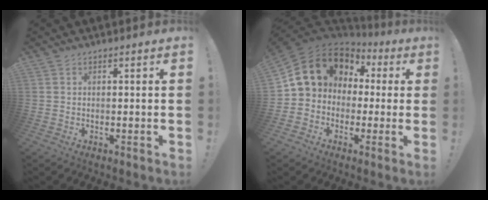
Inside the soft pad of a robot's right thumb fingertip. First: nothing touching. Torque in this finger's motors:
{"motor_torque": [1.15, 1.16, 1.09, -0.92, 0.13]}